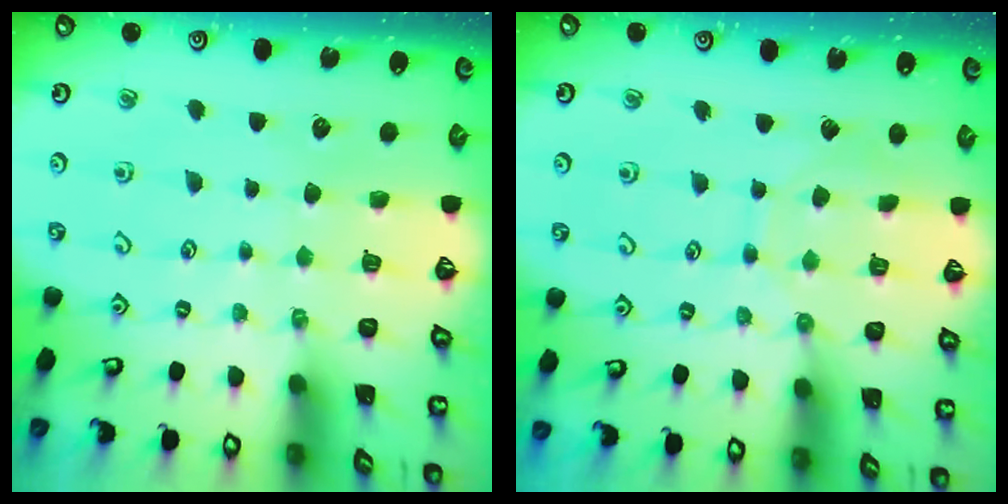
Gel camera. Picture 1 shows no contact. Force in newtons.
{"total": 6.7, "press": 6.7, "slide": 0.4}